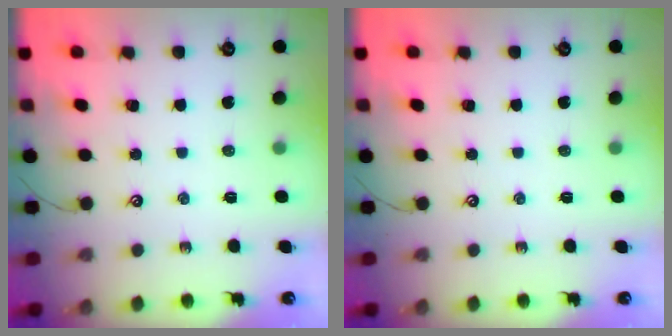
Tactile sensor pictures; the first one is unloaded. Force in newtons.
{"total": 0.0}